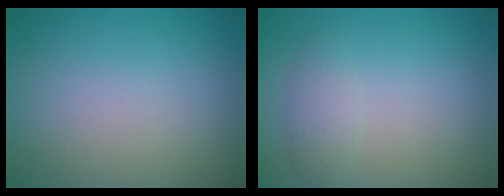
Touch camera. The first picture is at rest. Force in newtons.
{"total": 1.6, "press": 1.6, "slide": 0.1}